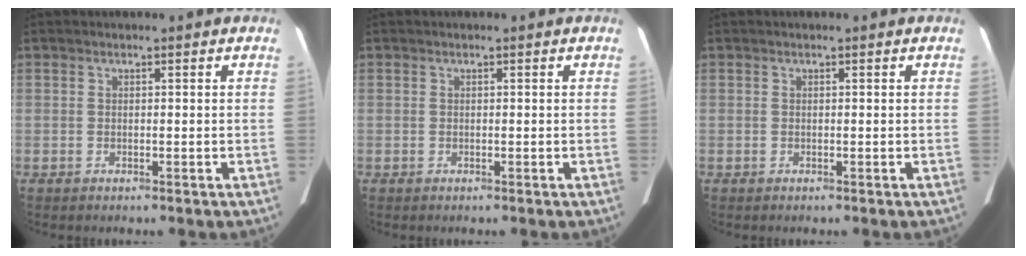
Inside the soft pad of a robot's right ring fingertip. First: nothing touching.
{"total": 0.0}
{"total": 0.0}